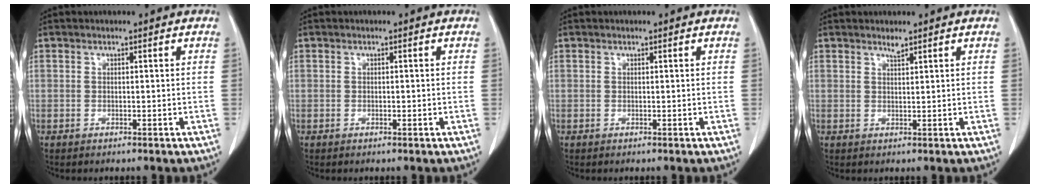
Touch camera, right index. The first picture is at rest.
{"total": 0.7, "force": [-0.2, 0.3, 0.6], "torque": [-0.012, 0.001, -0.002]}
{"total": 0.0}
{"total": 1.2, "force": [1.0, 0.2, 0.6], "torque": [-0.013, -0.001, 0.023]}